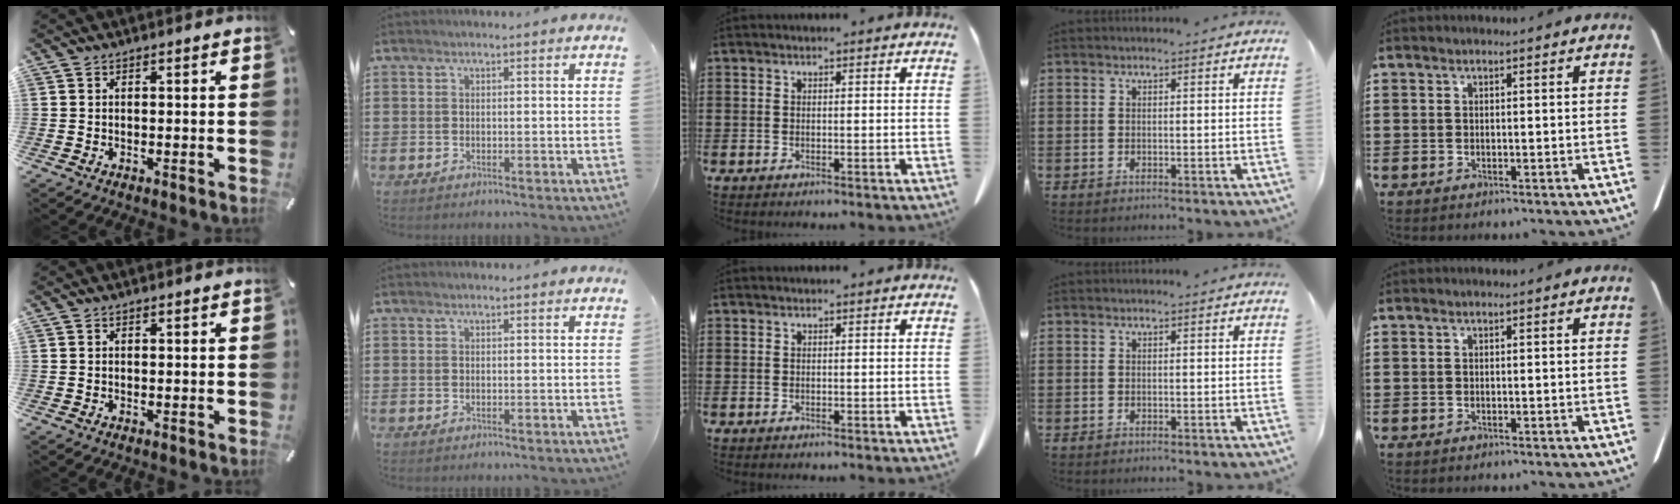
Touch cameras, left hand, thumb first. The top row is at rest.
{}